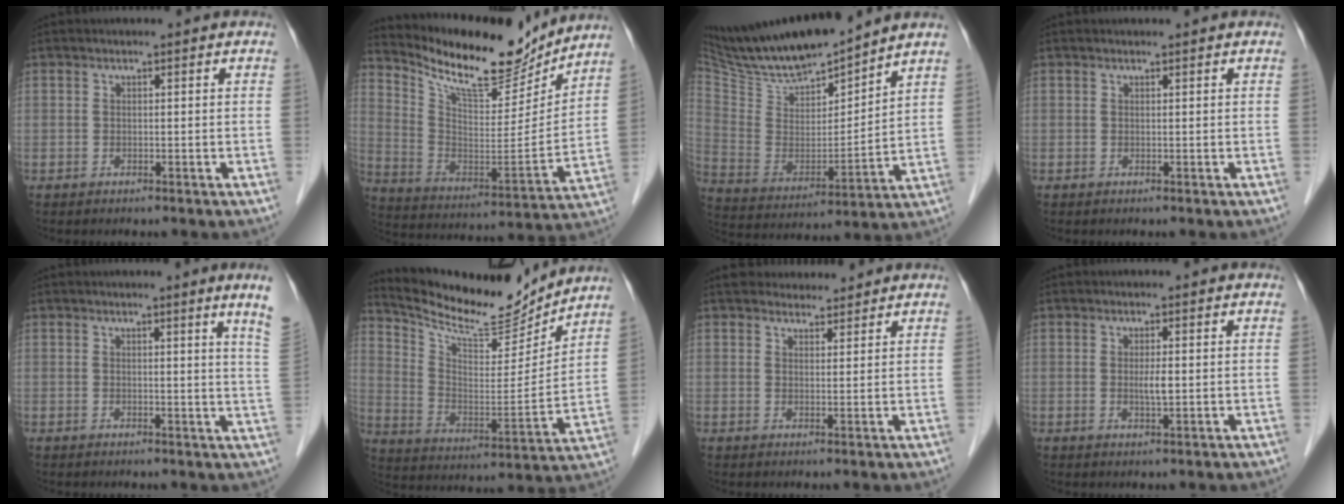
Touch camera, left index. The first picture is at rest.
{"total": 17.2, "force": [15.4, 4.2, 6.3], "torque": [-0.127, -0.024, 0.254]}
{"total": 17.7, "force": [16.2, 1.8, 7.0], "torque": [-0.135, -0.006, 0.301]}
{"total": 0.0}
{"total": 5.3, "force": [3.7, -1.5, 3.5], "torque": [-0.045, -0.029, 0.027]}
{"total": 16.4, "force": [15.6, 2.5, 4.6], "torque": [-0.098, -0.025, 0.259]}
{"total": 5.8, "force": [5.5, 1.5, 1.1], "torque": [-0.003, 0.016, 0.076]}
{"total": 1.8, "force": [0.1, 0.2, 1.7], "torque": [-0.033, -0.002, 0.002]}